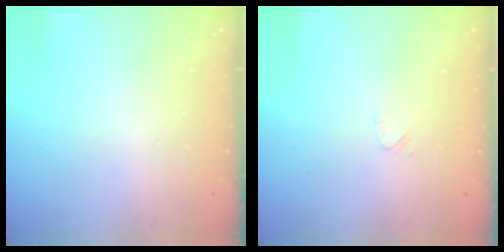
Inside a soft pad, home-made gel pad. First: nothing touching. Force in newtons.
{"total": 3.4, "press": 3.3, "slide": 0.4}